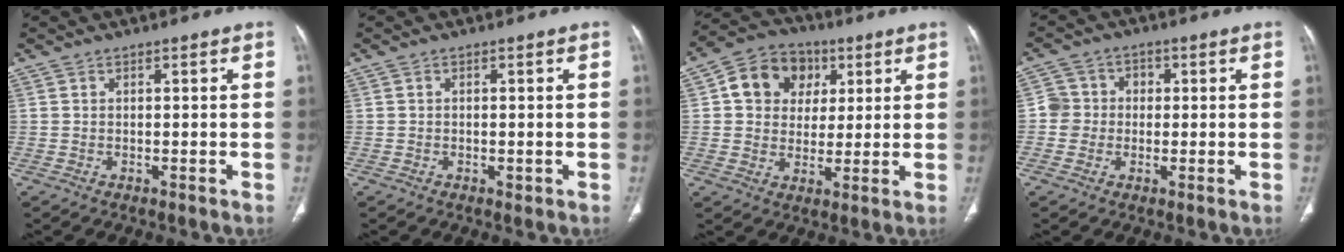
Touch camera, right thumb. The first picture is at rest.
{"total": 0.8, "force": [-0.2, 0.6, 0.6], "torque": [-0.008, -0.001, -0.002]}
{"total": 11.7, "force": [3.5, 9.8, 5.3], "torque": [-0.057, 0.000, 0.051]}
{"total": 4.9, "force": [-0.4, 4.7, 1.0], "torque": [0.010, 0.014, -0.015]}